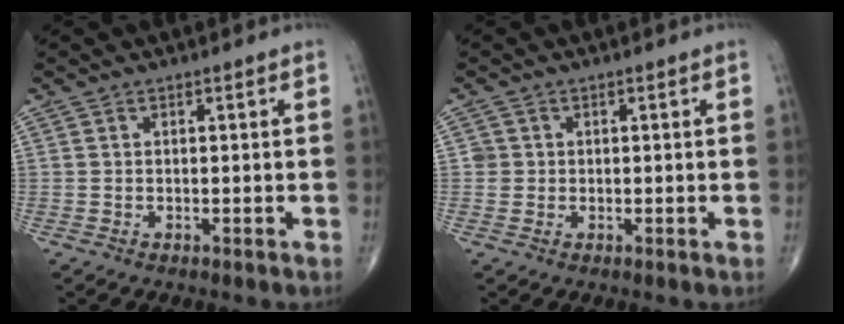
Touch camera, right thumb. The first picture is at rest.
{"total": 1.6, "force": [0.1, 1.6, 0.1], "torque": [0.009, 0.005, -0.002]}